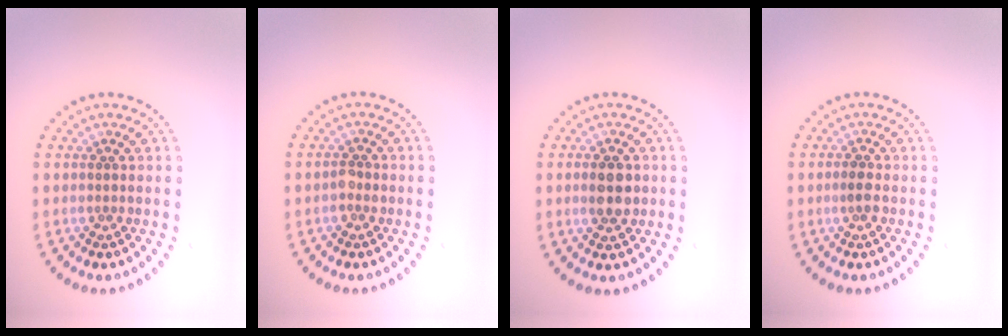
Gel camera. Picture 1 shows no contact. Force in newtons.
{"total": 1.1, "press": 1.1, "slide": 0.1}
{"total": 2.7, "press": 2.7, "slide": 0.3}
{"total": 1.1, "press": 1.1, "slide": 0.3}